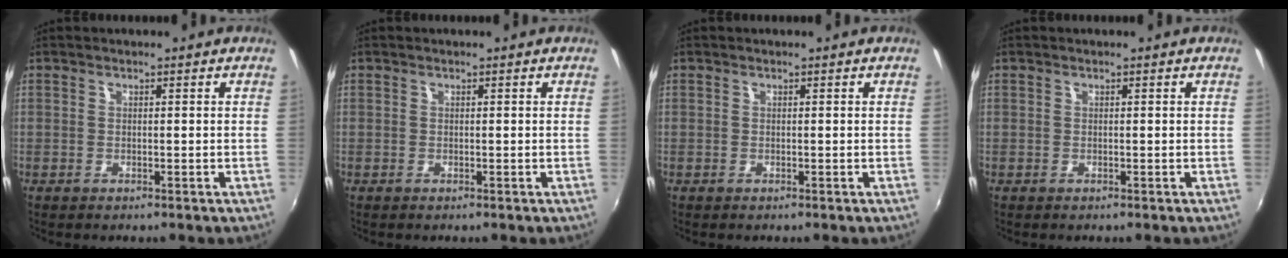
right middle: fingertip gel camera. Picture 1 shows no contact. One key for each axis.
{"total": 0.0}
{"total": 0.0}
{"total": 0.0}